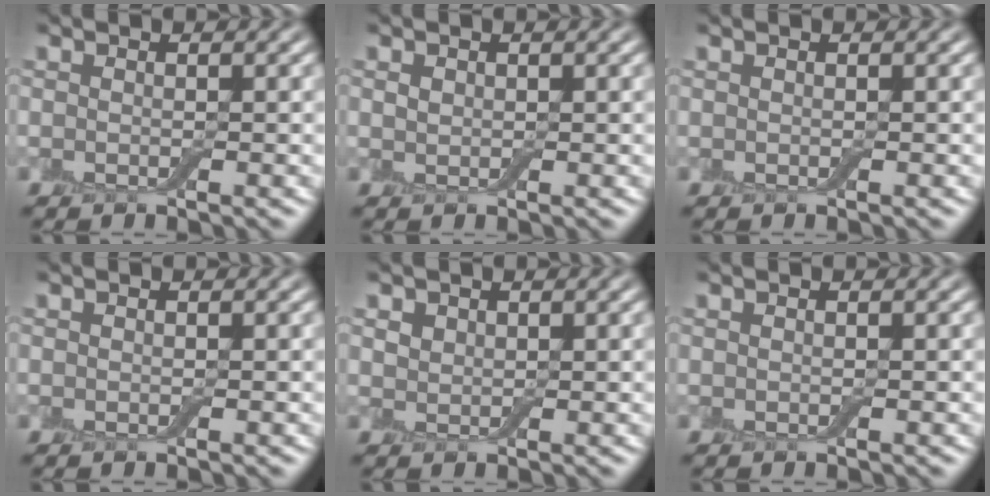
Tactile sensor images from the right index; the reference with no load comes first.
{"total": 0.6, "force": [0.2, 0.6, 0.2], "torque": [-0.003, -0.001, 0.006]}
{"total": 0.0}
{"total": 0.0}
{"total": 1.0, "force": [0.6, 0.7, 0.1], "torque": [-0.002, -0.002, 0.013]}
{"total": 0.0}